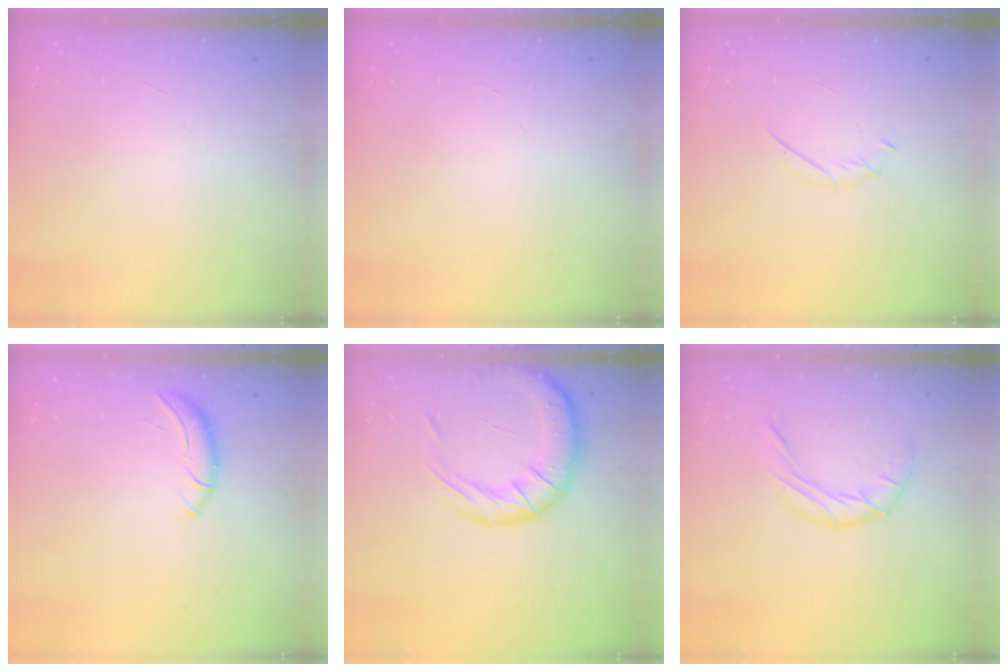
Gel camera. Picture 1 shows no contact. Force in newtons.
{"total": 0.0}
{"total": 1.9, "press": 1.8, "slide": 0.6}
{"total": 7.3, "press": 7.3, "slide": 0.2}
{"total": 16.4, "press": 16.3, "slide": 1.9}
{"total": 9.6, "press": 9.6, "slide": 0.7}